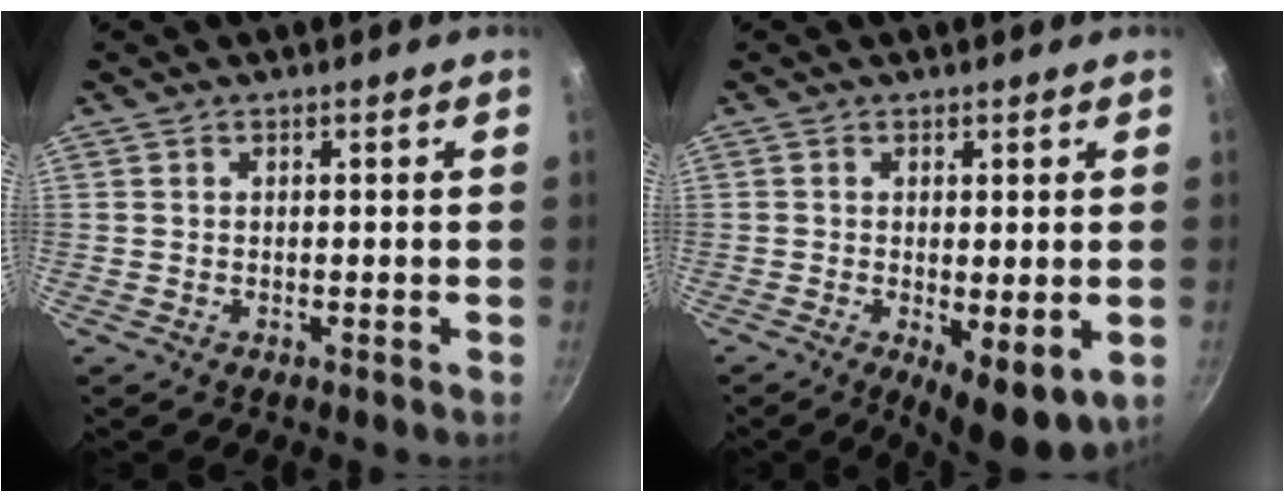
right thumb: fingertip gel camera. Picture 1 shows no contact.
{"total": 7.8, "force": [-1.6, 2.8, 7.1], "torque": [-0.091, -0.015, -0.011]}